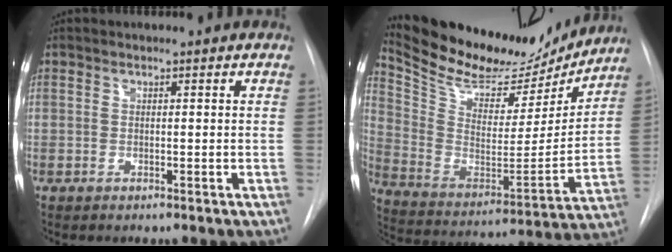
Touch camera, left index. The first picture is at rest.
{"total": 22.7, "force": [20.6, 6.5, 6.9], "torque": [-0.132, -0.024, 0.322]}